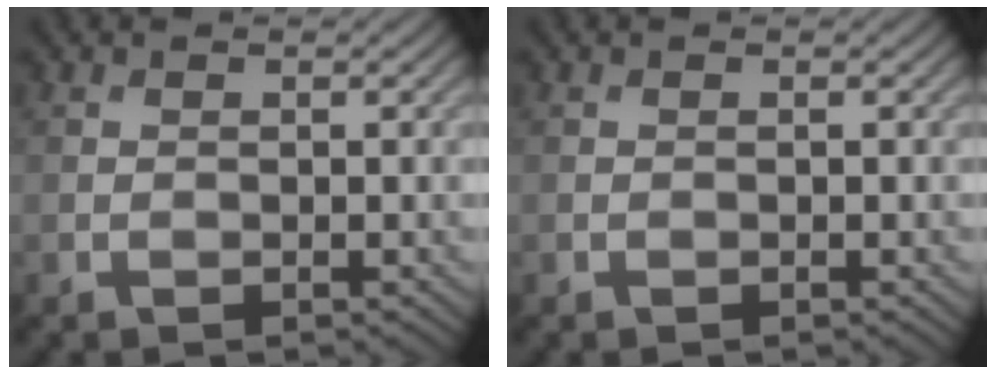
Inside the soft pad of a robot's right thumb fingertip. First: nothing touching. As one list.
[{"total": 0.0}]